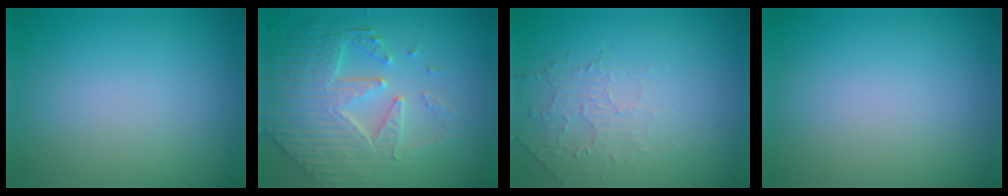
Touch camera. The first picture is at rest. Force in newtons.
{"total": 6.8, "press": 5.5, "slide": 4.0}
{"total": 2.0, "press": 0.8, "slide": 1.8}
{"total": 0.0}